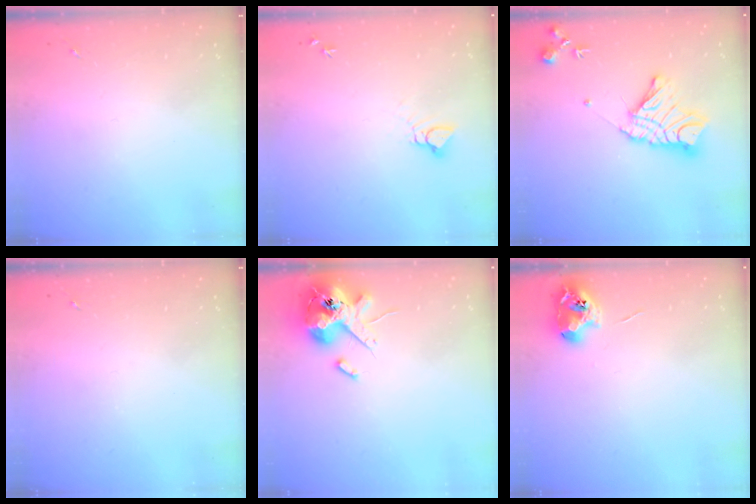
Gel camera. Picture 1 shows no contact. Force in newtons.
{"total": 3.9, "press": 3.9, "slide": 0.2}
{"total": 15.8, "press": 15.7, "slide": 1.4}
{"total": 0.0}
{"total": 14.9, "press": 14.7, "slide": 2.3}
{"total": 8.7, "press": 8.6, "slide": 0.8}